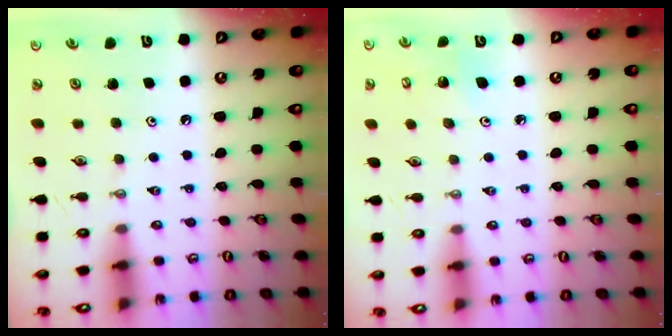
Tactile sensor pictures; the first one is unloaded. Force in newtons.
{"total": 4.1, "press": 3.7, "slide": 1.8}